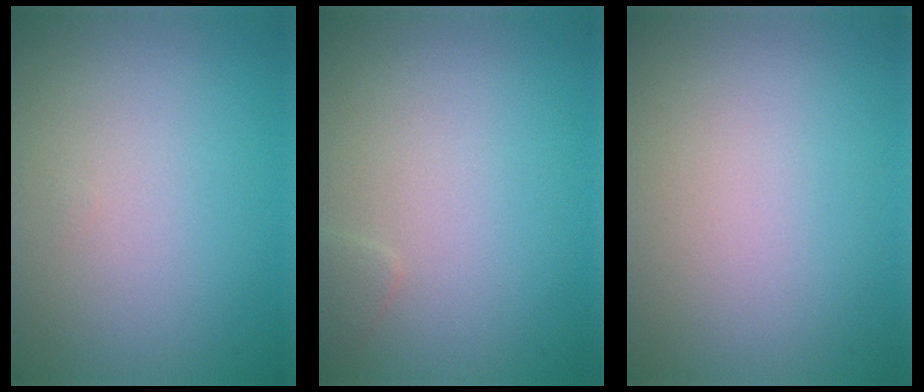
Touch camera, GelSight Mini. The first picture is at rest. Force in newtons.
{"total": 0.7, "press": 0.7, "slide": 0.0}
{"total": 0.0}